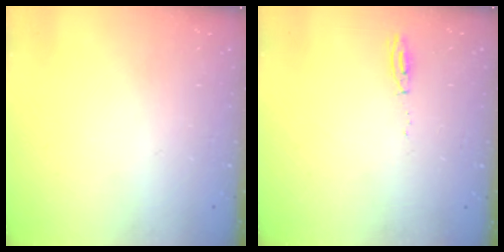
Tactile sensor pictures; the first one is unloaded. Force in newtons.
{"total": 3.4, "press": 3.3, "slide": 0.8}